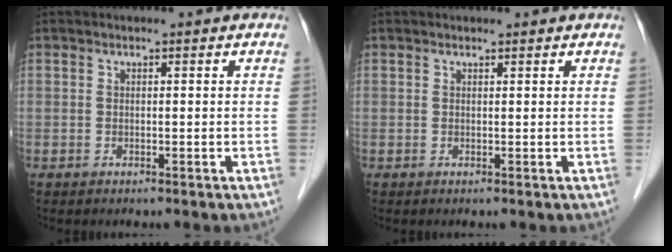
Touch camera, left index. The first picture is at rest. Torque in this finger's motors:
{"motor_torque": [0.27, -0.22, 0.00, -0.01]}